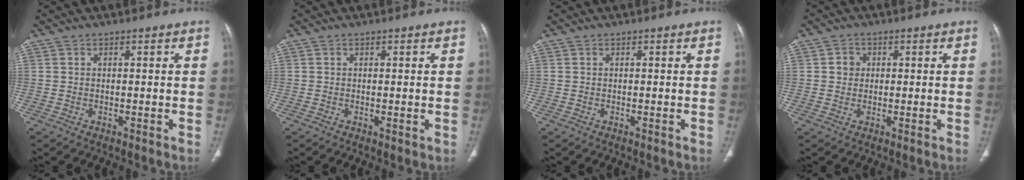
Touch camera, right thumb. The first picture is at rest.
{"total": 0.6, "force": [-0.1, 0.3, 0.6], "torque": [-0.015, -0.005, 0.000]}
{"total": 0.0}
{"total": 1.3, "force": [0.2, 1.2, 0.4], "torque": [-0.002, 0.002, 0.002]}